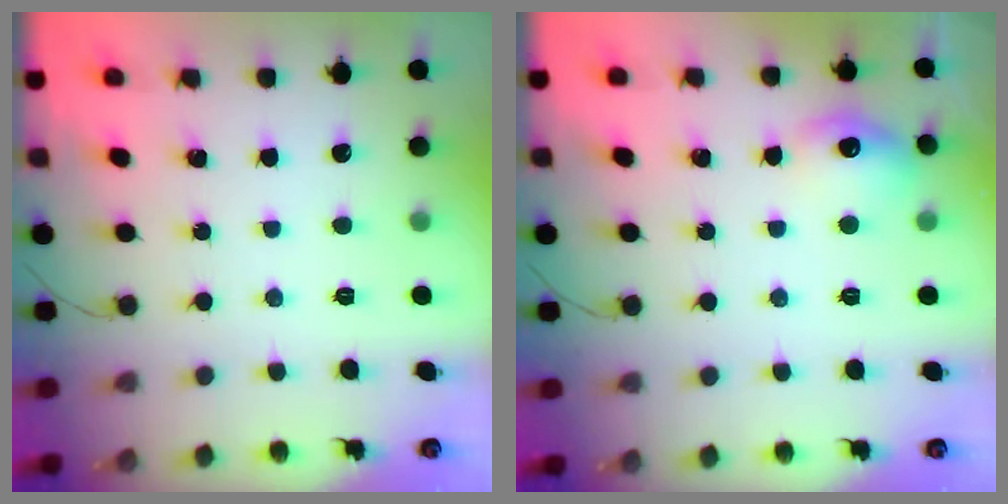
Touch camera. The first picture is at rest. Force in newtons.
{"total": 9.5, "press": 9.5, "slide": 0.5}